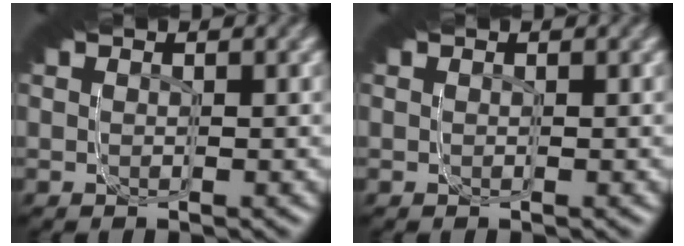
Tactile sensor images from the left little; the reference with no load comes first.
{"total": 0.0}